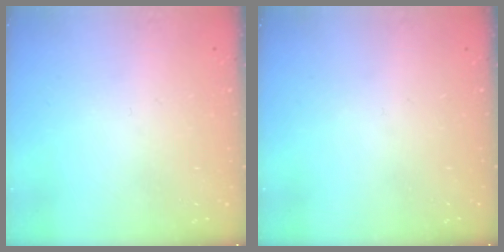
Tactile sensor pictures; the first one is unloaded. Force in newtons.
{"total": 0.0}